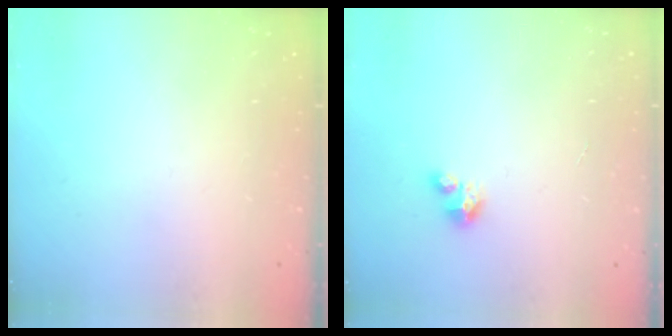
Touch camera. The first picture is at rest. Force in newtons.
{"total": 2.8, "press": 2.8, "slide": 0.2}